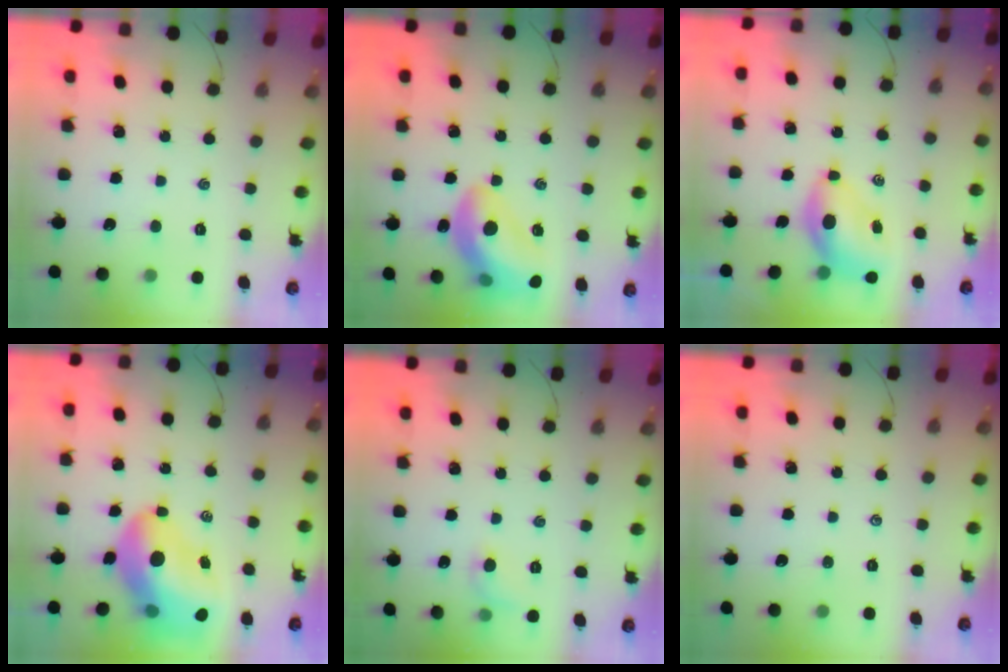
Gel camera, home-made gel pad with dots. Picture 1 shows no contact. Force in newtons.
{"total": 16.7, "press": 16.4, "slide": 2.9}
{"total": 6.8, "press": 6.6, "slide": 1.7}
{"total": 17.8, "press": 17.2, "slide": 4.6}
{"total": 6.0, "press": 5.8, "slide": 1.6}
{"total": 0.0}